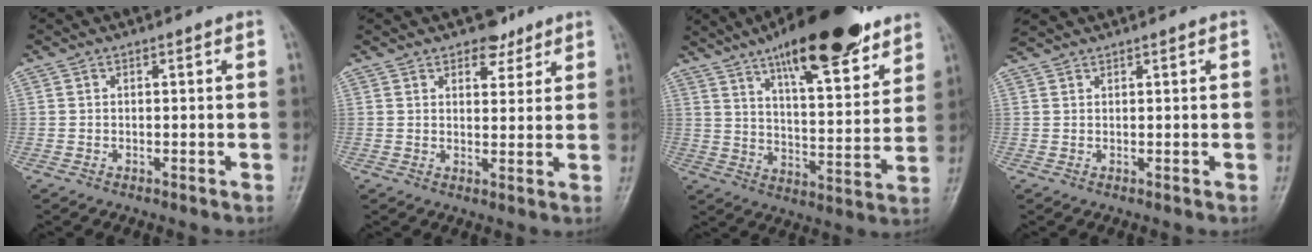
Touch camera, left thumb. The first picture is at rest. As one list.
[{"total": 4.2, "force": [3.0, 2.5, 1.5], "torque": [0.003, -0.018, 0.046]}, {"total": 22.1, "force": [15.0, 6.5, 14.8], "torque": [-0.197, -0.059, 0.234]}, {"total": 2.6, "force": [2.5, 0.1, 0.8], "torque": [-0.014, 0.017, 0.049]}]